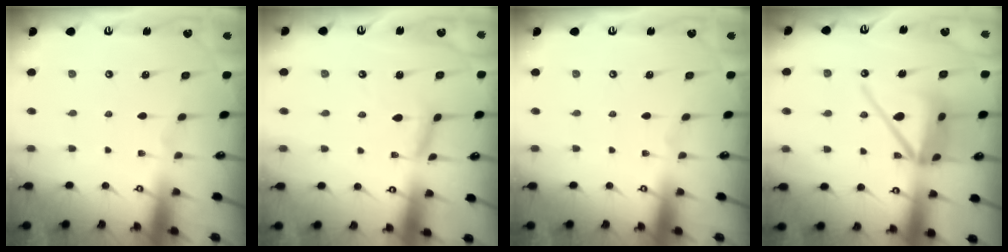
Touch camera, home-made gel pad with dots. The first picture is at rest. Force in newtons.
{"total": 6.1, "press": 6.1, "slide": 0.3}
{"total": 0.0}
{"total": 15.5, "press": 15.4, "slide": 1.8}